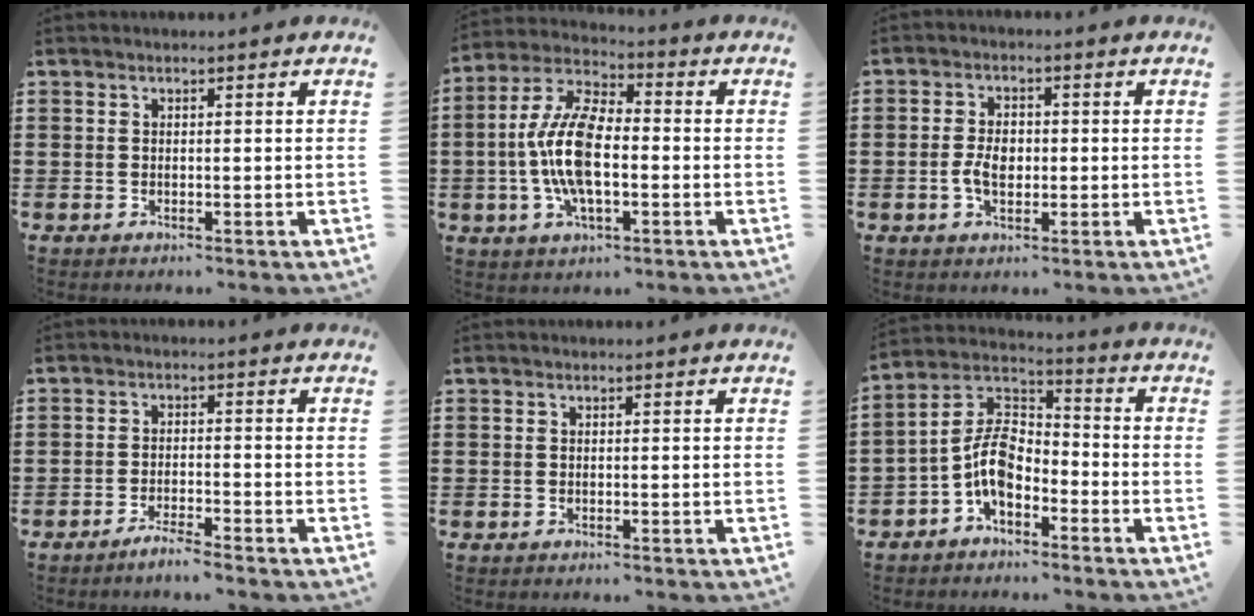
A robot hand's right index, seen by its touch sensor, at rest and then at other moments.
{"total": 11.1, "force": [-1.4, 4.9, 9.8], "torque": [-0.226, -0.007, -0.032]}
{"total": 3.8, "force": [-0.6, 2.3, 2.9], "torque": [-0.064, 0.004, -0.014]}
{"total": 2.5, "force": [-2.2, -0.1, 1.1], "torque": [-0.019, 0.002, -0.042]}
{"total": 0.0}
{"total": 8.7, "force": [-3.4, 4.9, 6.3], "torque": [-0.155, 0.002, -0.072]}